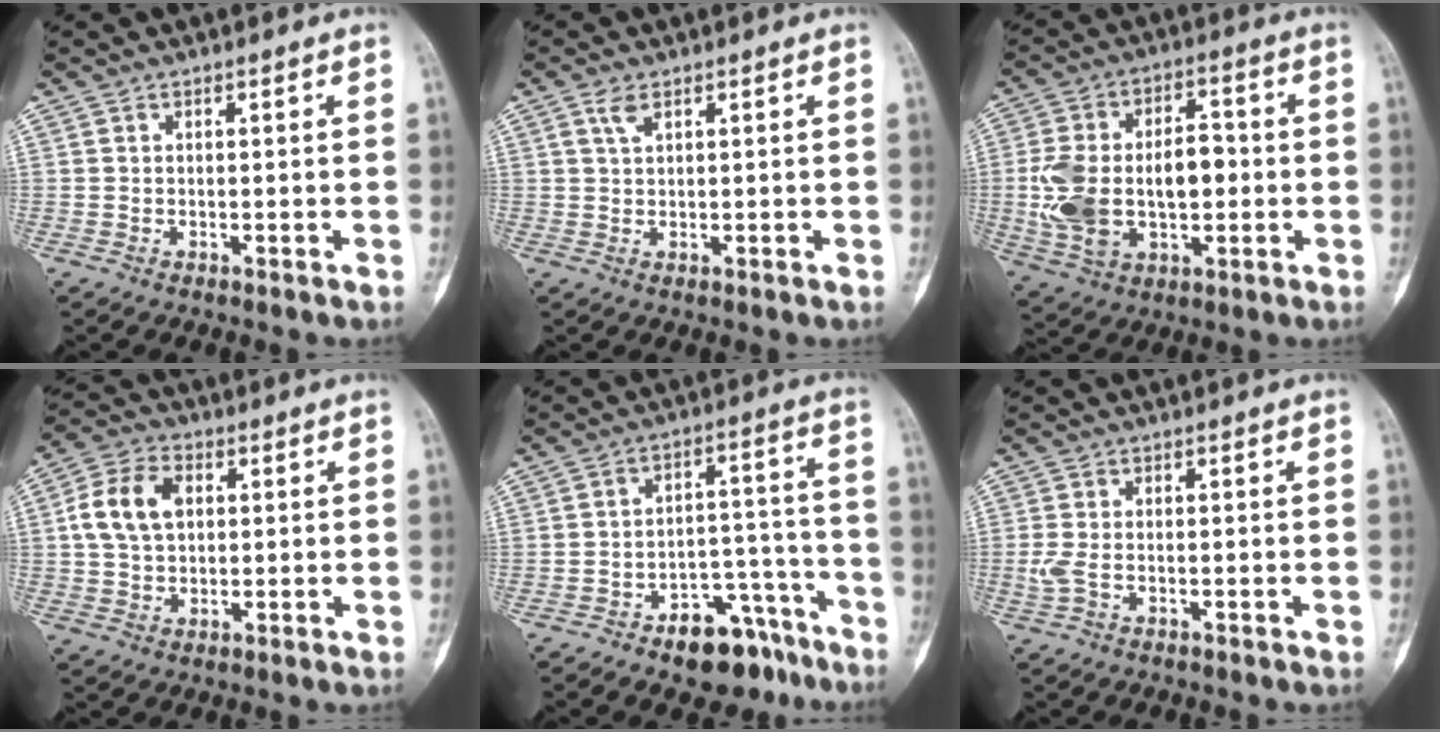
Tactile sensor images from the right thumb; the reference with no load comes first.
{"total": 2.5, "force": [1.2, 1.3, 1.7], "torque": [-0.029, -0.001, 0.025]}
{"total": 17.0, "force": [-1.2, 10.2, 13.5], "torque": [-0.237, 0.029, -0.010]}
{"total": 10.2, "force": [1.7, 7.1, 7.1], "torque": [-0.125, 0.014, 0.027]}
{"total": 12.7, "force": [-8.7, 6.6, 6.4], "torque": [-0.045, 0.087, -0.125]}
{"total": 2.6, "force": [-0.6, 1.4, 2.1], "torque": [-0.061, 0.000, -0.017]}